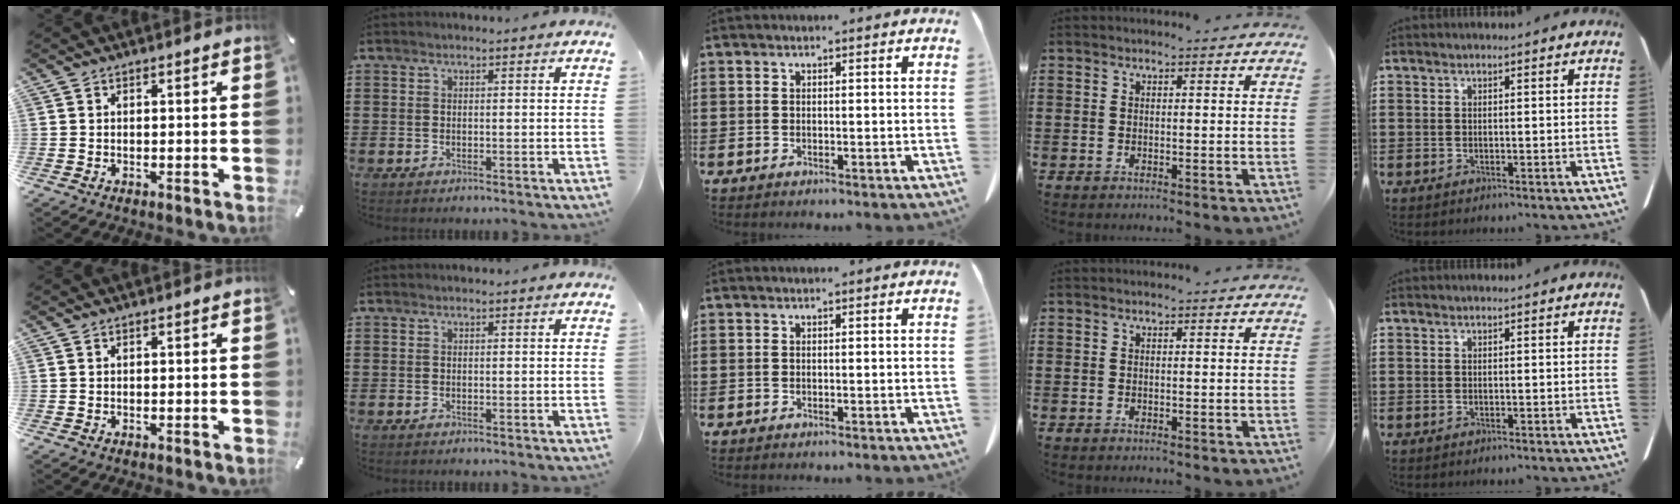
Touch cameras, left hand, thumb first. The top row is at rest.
{}